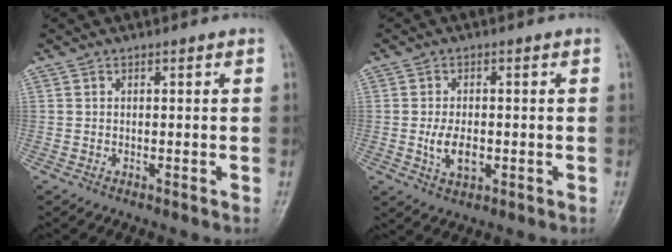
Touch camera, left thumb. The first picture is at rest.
{"total": 5.3, "force": [-0.8, 3.2, 4.2], "torque": [-0.073, -0.004, -0.011]}